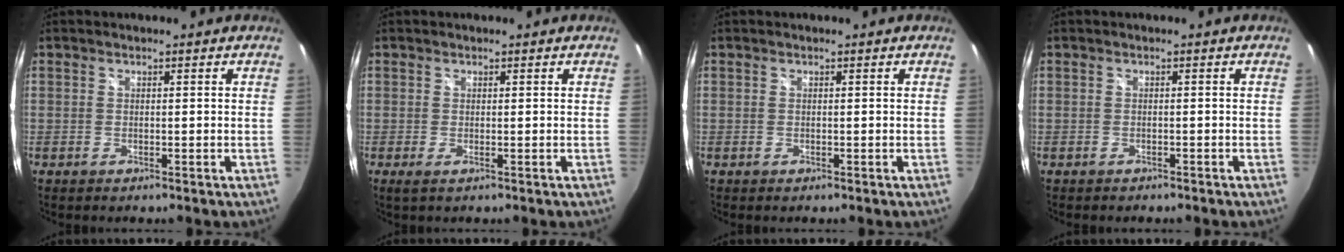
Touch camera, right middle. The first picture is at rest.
{"total": 0.8, "force": [0.0, 0.0, 0.8], "torque": [-0.016, -0.002, -0.003]}
{"total": 0.0}
{"total": 1.0, "force": [-0.9, 0.4, 0.2], "torque": [-0.008, 0.001, -0.011]}